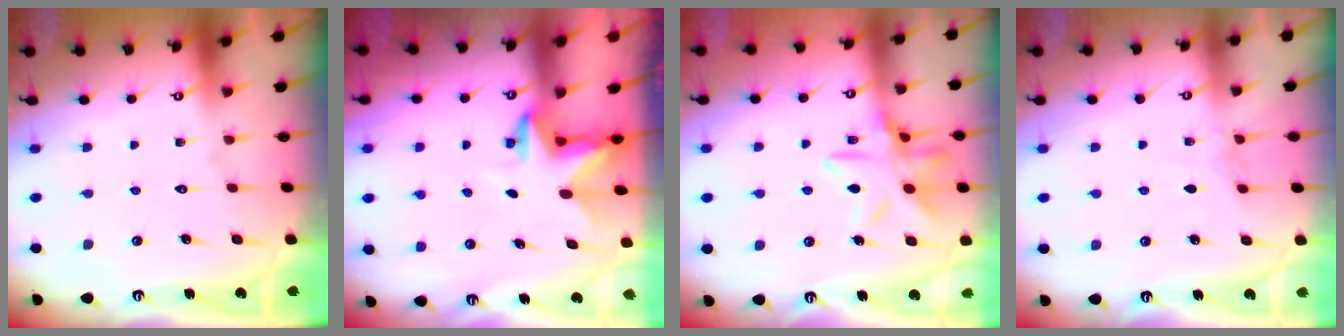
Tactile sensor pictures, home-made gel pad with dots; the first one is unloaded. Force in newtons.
{"total": 2.9, "press": 2.9, "slide": 0.1}
{"total": 13.4, "press": 13.3, "slide": 0.8}
{"total": 3.4, "press": 3.3, "slide": 0.5}